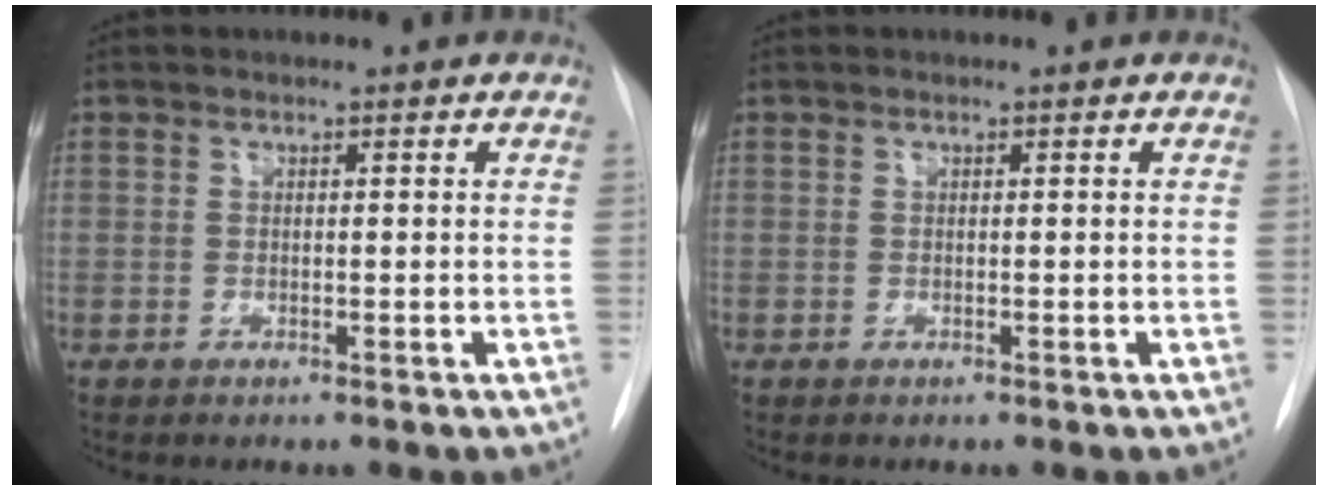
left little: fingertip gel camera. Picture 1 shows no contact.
{"total": 0.0}